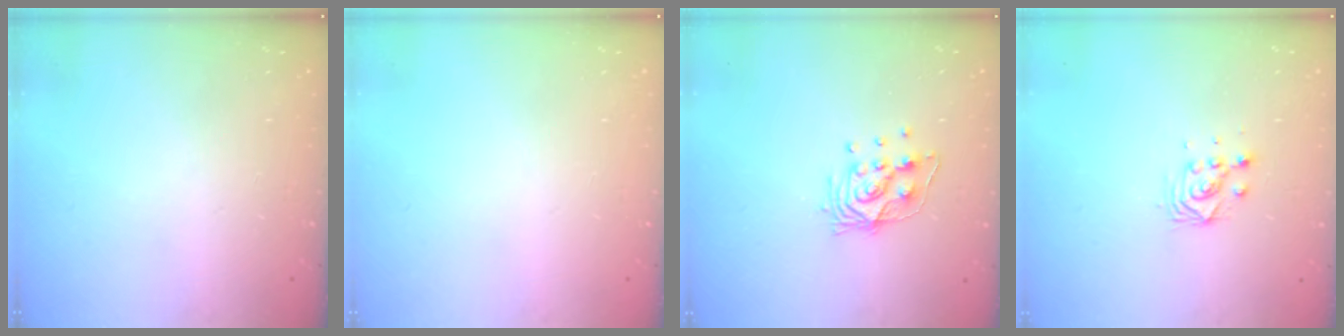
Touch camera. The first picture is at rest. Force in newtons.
{"total": 0.0}
{"total": 10.3, "press": 10.3, "slide": 0.7}
{"total": 4.8, "press": 4.8, "slide": 0.3}